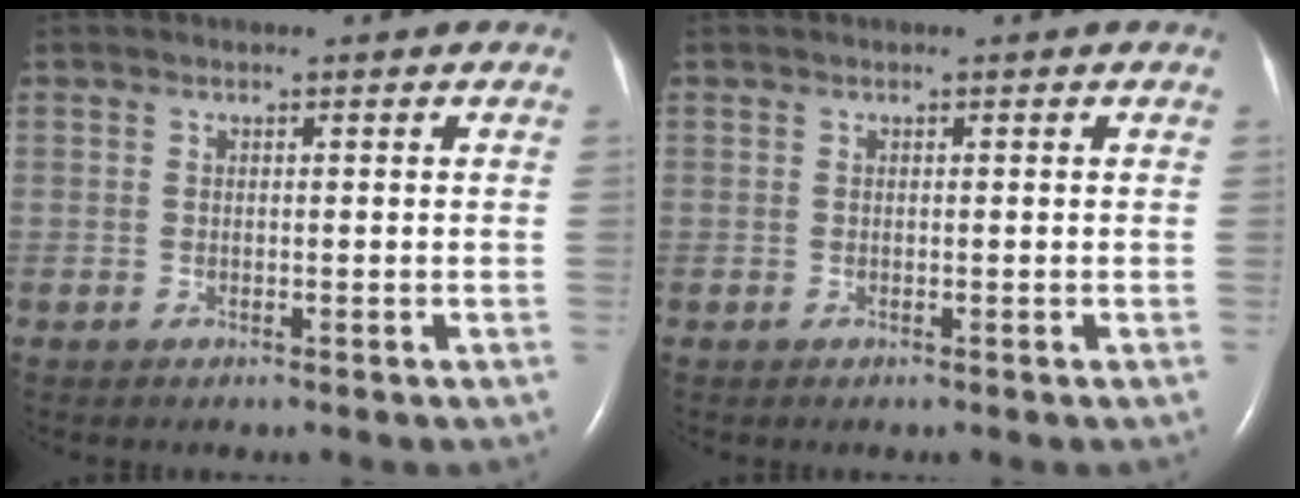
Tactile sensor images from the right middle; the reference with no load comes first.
{"total": 0.0}